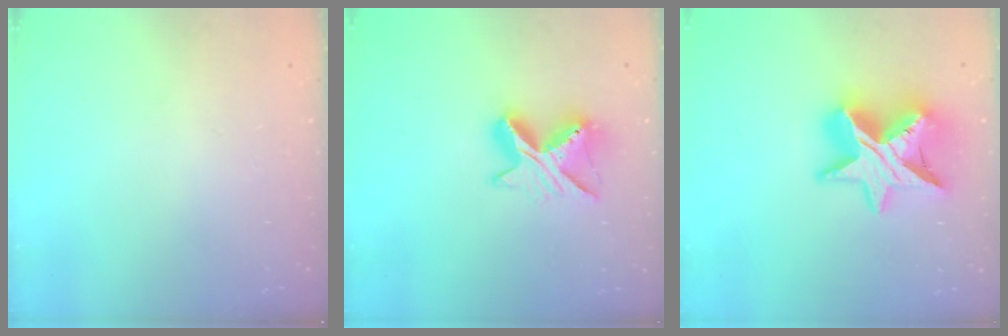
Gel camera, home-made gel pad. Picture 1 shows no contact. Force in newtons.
{"total": 9.4, "press": 9.4, "slide": 0.2}
{"total": 16.8, "press": 16.8, "slide": 1.1}